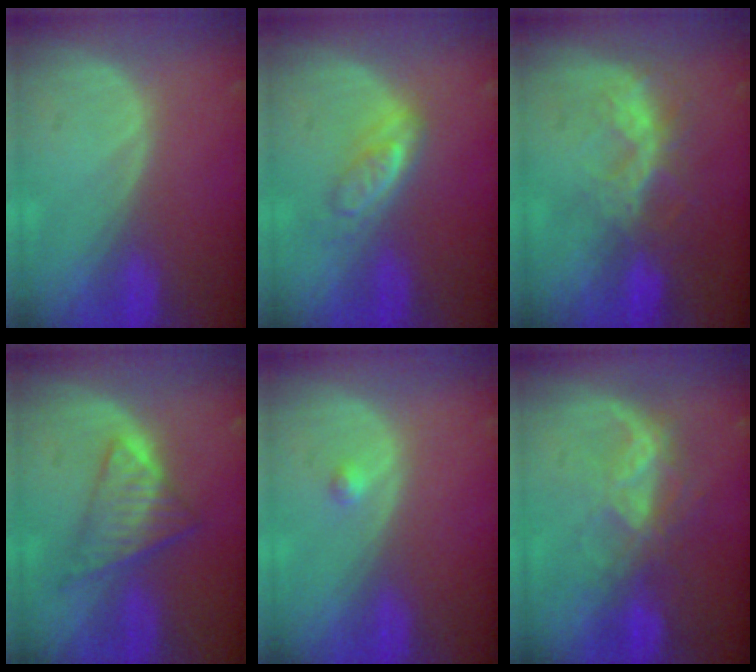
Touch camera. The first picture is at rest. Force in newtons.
{"total": 4.8, "press": 4.5, "slide": 1.5}
{"total": 6.6, "press": 5.9, "slide": 3.1}
{"total": 7.2, "press": 6.3, "slide": 3.6}
{"total": 0.8, "press": 0.8, "slide": 0.1}
{"total": 6.6, "press": 5.9, "slide": 2.8}